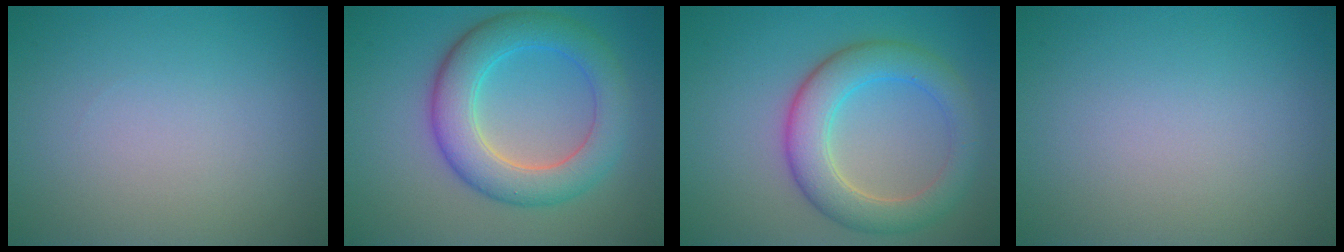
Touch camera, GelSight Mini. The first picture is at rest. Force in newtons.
{"total": 6.6, "press": 6.5, "slide": 0.2}
{"total": 5.7, "press": 5.7, "slide": 0.3}
{"total": 0.0}